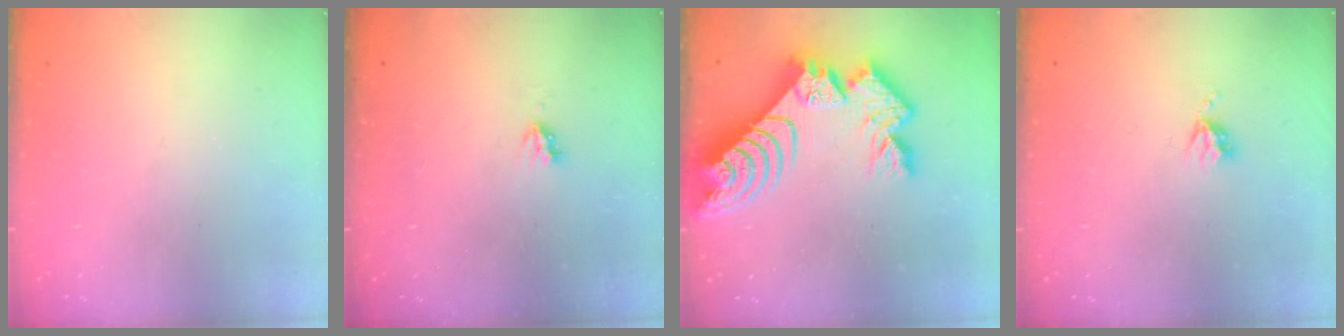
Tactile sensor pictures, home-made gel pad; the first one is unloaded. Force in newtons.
{"total": 2.6, "press": 2.6, "slide": 0.4}
{"total": 17.0, "press": 16.9, "slide": 1.6}
{"total": 3.6, "press": 3.6, "slide": 0.4}